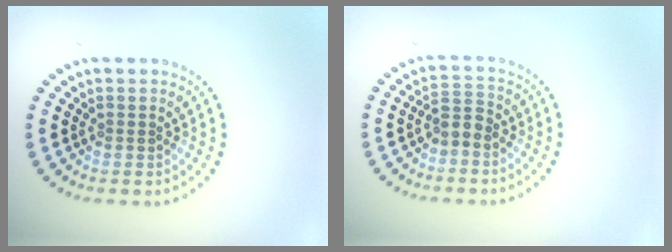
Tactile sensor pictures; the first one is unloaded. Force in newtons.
{"total": 1.7, "press": 1.4, "slide": 0.9}